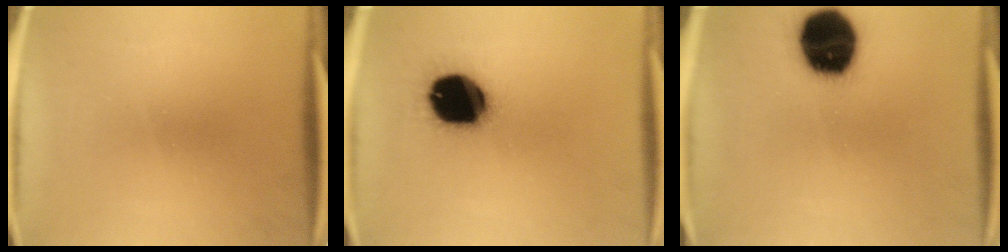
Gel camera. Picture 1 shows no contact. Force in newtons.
{"total": 19.8}
{"total": 19.8}